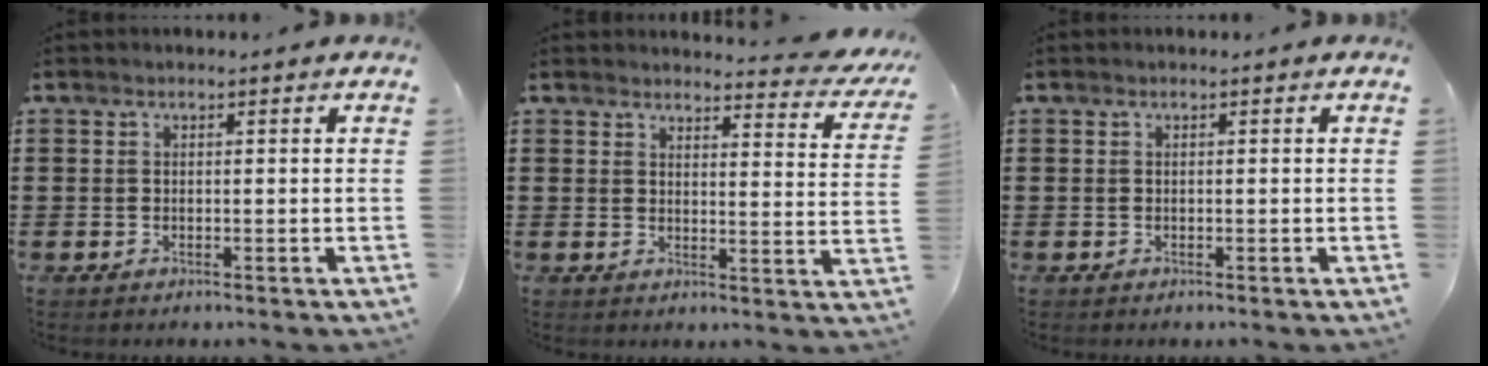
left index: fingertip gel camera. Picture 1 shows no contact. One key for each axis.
{"total": 3.7, "fx": 3.5, "fy": 0.3, "fz": 1.1, "tx": -0.021, "ty": -0.024, "tz": 0.059}
{"total": 0.0}